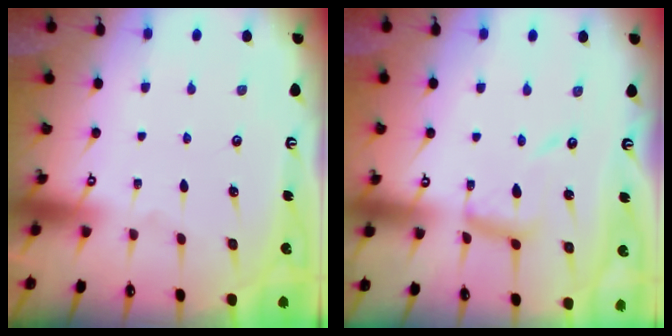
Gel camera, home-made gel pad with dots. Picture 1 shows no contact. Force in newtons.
{"total": 10.4, "press": 10.4, "slide": 0.9}